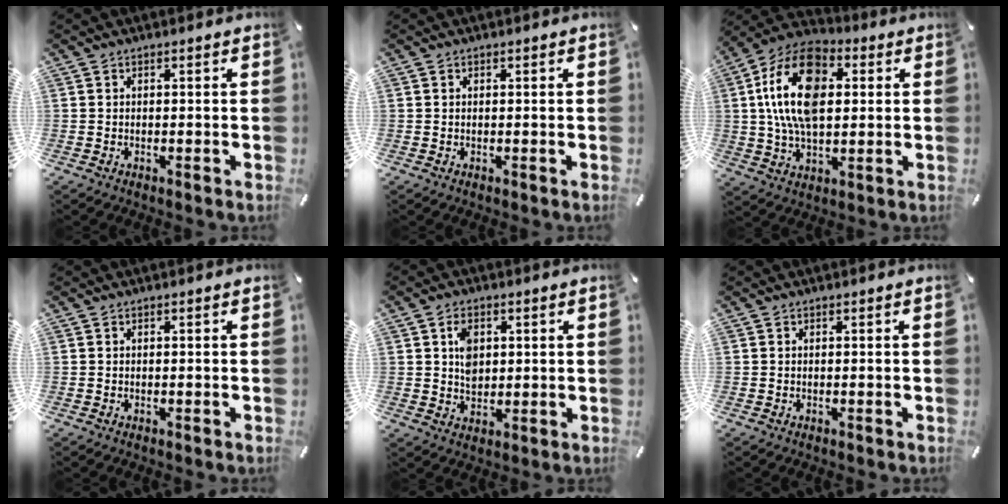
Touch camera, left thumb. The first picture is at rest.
{"total": 0.0}
{"total": 18.5, "force": [3.0, 11.7, 14.0], "torque": [-0.279, 0.005, 0.049]}
{"total": 0.0}
{"total": 5.3, "force": [1.4, 4.2, 2.9], "torque": [-0.042, -0.001, 0.021]}
{"total": 0.0}